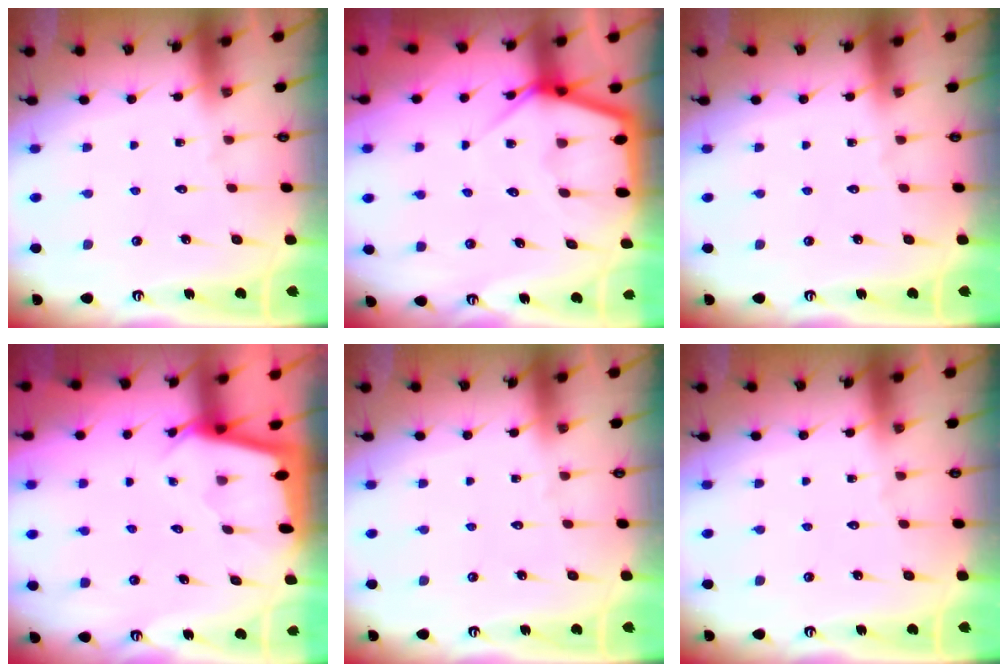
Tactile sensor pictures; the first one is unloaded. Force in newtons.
{"total": 6.0, "press": 6.0, "slide": 0.5}
{"total": 0.0}
{"total": 2.4, "press": 2.4, "slide": 0.1}
{"total": 0.0}
{"total": 0.0}